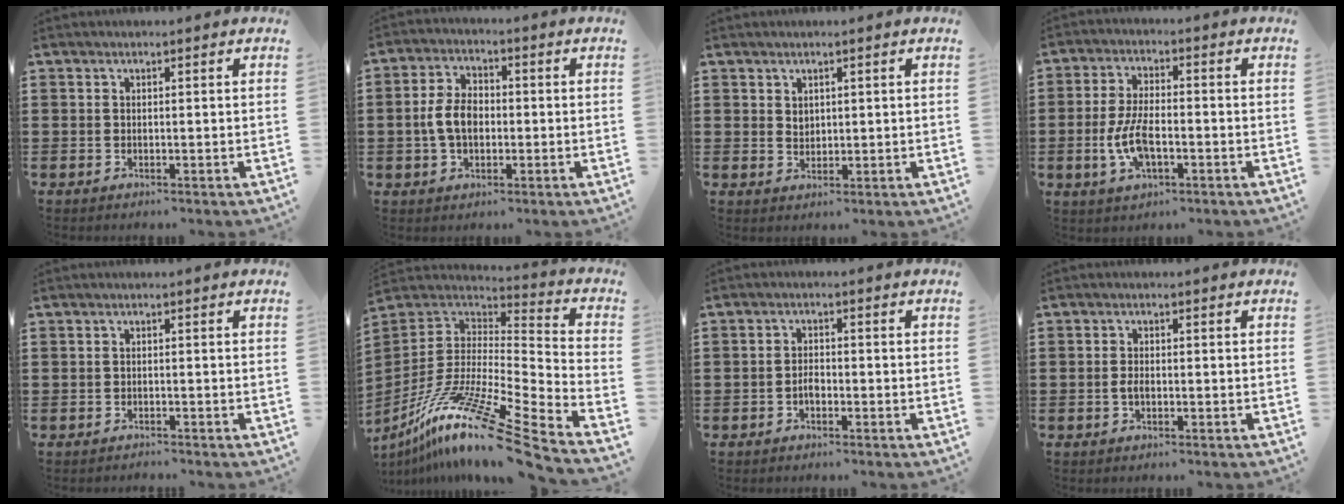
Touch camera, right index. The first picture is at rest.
{"total": 6.6, "force": [-0.9, 4.1, 5.1], "torque": [-0.121, 0.002, -0.024]}
{"total": 1.6, "force": [1.0, 1.2, 0.5], "torque": [-0.005, 0.002, 0.018]}
{"total": 7.3, "force": [-1.8, 3.2, 6.3], "torque": [-0.147, -0.005, -0.041]}
{"total": 0.8, "force": [-0.8, 0.2, -0.1], "torque": [-0.001, 0.002, -0.018]}
{"total": 15.1, "force": [-10.5, 0.6, 10.8], "torque": [-0.209, 0.012, -0.200]}
{"total": 2.0, "force": [-0.9, 1.1, 1.3], "torque": [-0.028, 0.002, -0.017]}
{"total": 1.6, "force": [-0.4, 0.5, 1.4], "torque": [-0.035, -0.006, -0.010]}